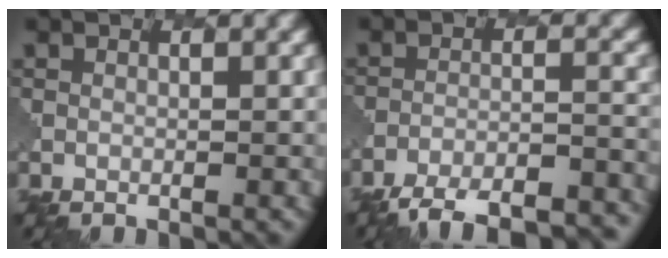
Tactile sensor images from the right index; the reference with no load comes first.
{"total": 10.8, "force": [-9.6, 2.6, 4.0], "torque": [-0.062, -0.011, -0.129]}